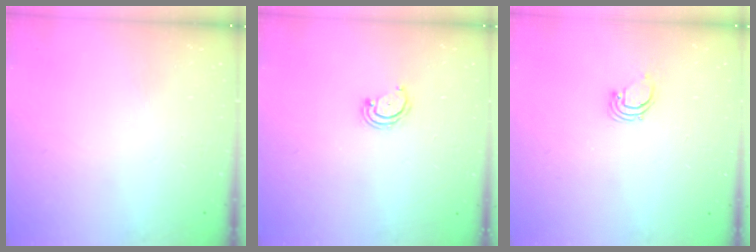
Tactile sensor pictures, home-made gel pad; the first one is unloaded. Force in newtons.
{"total": 2.8, "press": 2.8, "slide": 0.3}
{"total": 1.7, "press": 1.7, "slide": 0.1}